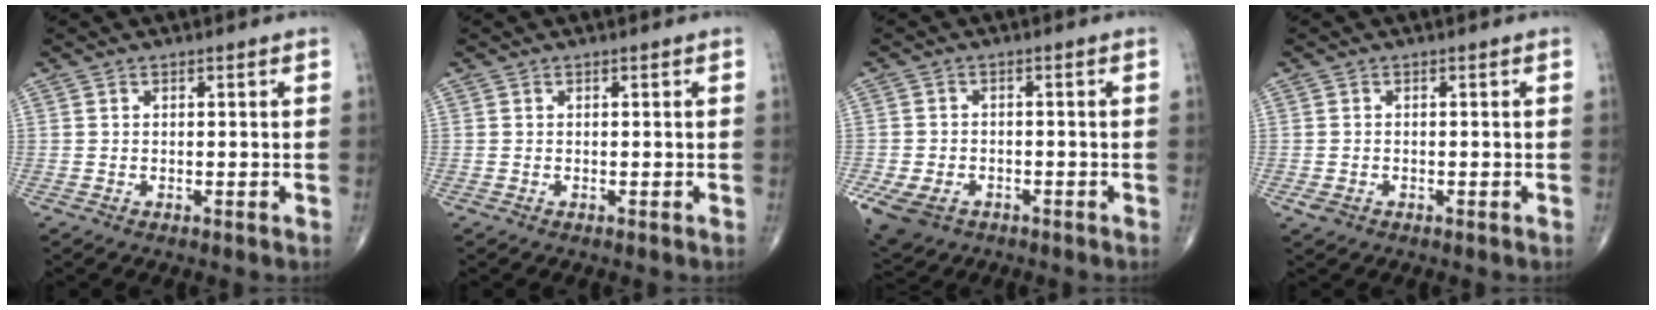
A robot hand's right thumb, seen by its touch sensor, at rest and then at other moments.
{"total": 0.0}
{"total": 8.2, "force": [-3.8, 5.9, 4.3], "torque": [-0.095, 0.008, -0.058]}
{"total": 2.8, "force": [-1.0, 2.0, 1.7], "torque": [-0.034, 0.000, -0.009]}